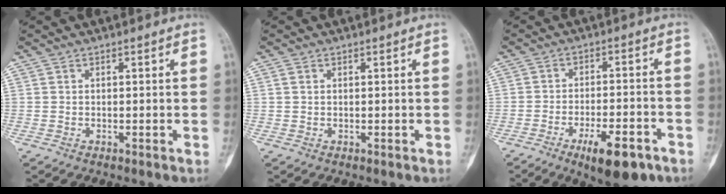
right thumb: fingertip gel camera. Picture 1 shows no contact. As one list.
[{"total": 0.9, "force": [0.4, 0.6, 0.7], "torque": [-0.019, 0.003, 0.010]}, {"total": 11.3, "force": [-6.4, 3.8, 8.6], "torque": [-0.123, 0.025, -0.091]}]